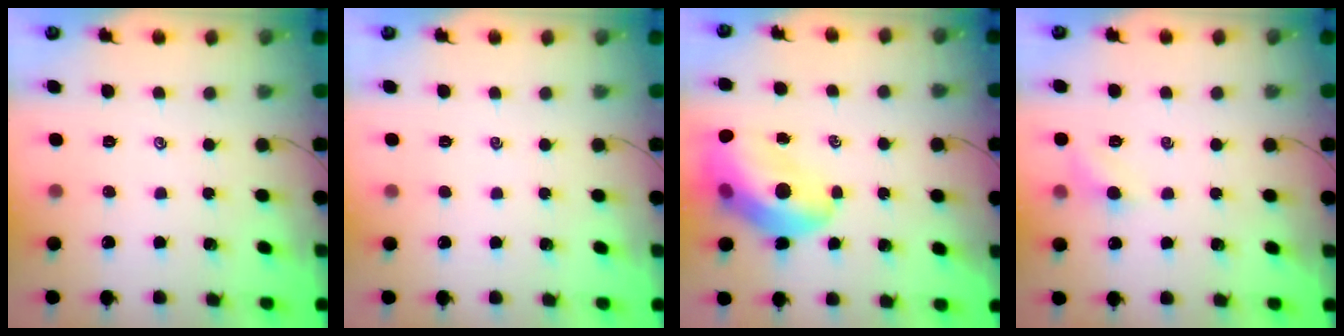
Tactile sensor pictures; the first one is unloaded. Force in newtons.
{"total": 0.0}
{"total": 14.2, "press": 13.7, "slide": 3.6}
{"total": 5.6, "press": 5.3, "slide": 1.9}